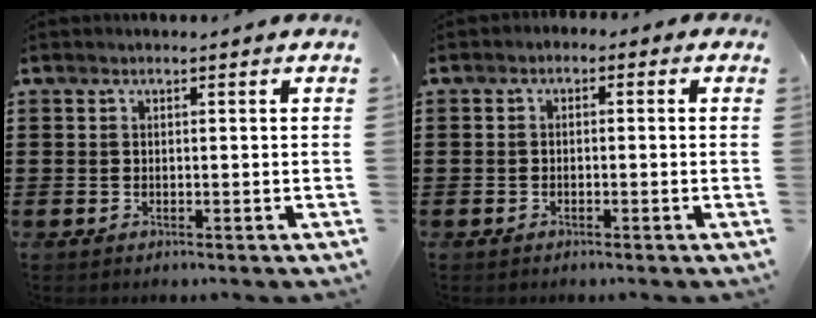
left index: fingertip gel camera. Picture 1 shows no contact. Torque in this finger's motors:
{"motor_torque": [2.14, 0.00, 0.06, -0.18]}